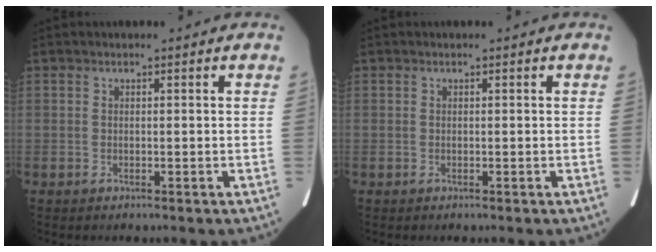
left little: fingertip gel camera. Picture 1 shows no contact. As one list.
[{"total": 0.0}]